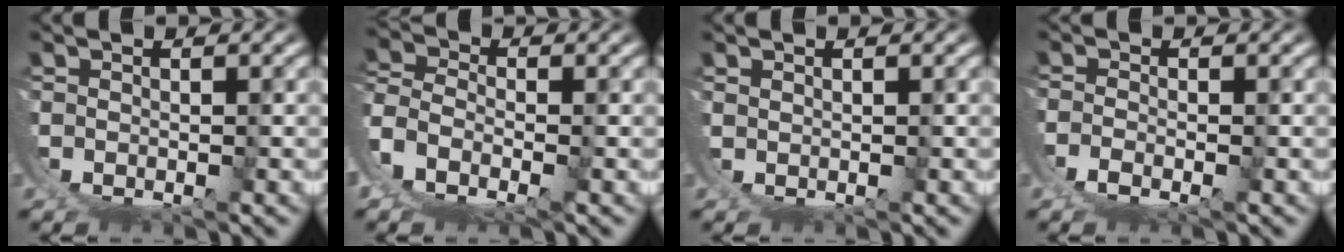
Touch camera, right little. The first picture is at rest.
{"total": 9.7, "force": [1.4, 8.5, 4.5], "torque": [-0.148, -0.029, 0.016]}
{"total": 0.9, "force": [0.6, -0.5, -0.4], "torque": [0.012, 0.003, 0.009]}
{"total": 2.5, "force": [0.1, 1.6, 1.9], "torque": [-0.054, -0.015, 0.006]}